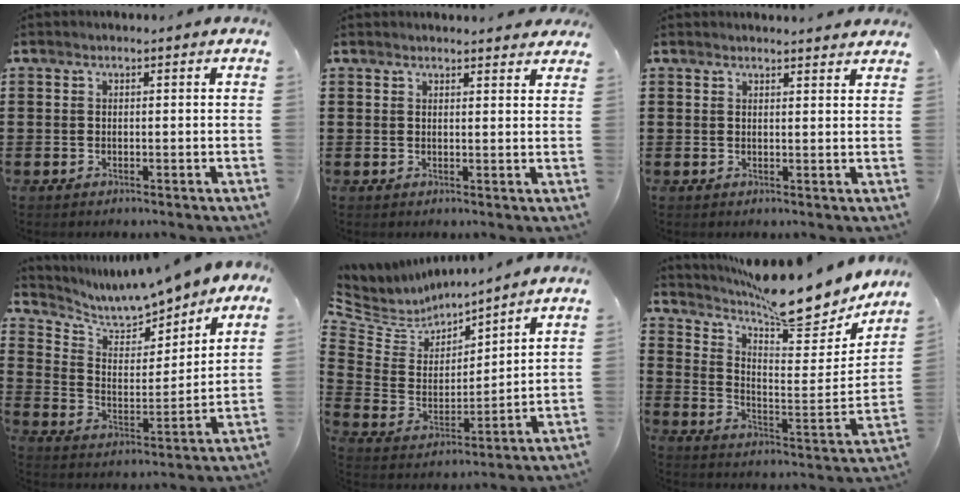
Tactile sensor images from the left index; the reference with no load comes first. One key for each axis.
{"total": 1.9, "fx": 1.9, "fy": 0.1, "fz": 0.3, "tx": -0.010, "ty": 0.000, "tz": 0.037}
{"total": 1.9, "fx": 1.9, "fy": -0.2, "fz": 0.3, "tx": -0.010, "ty": -0.001, "tz": 0.036}
{"total": 7.6, "fx": 7.2, "fy": 1.4, "fz": 1.8, "tx": -0.073, "ty": -0.047, "tz": 0.128}
{"total": 5.5, "fx": 4.9, "fy": 2.6, "fz": 0.3, "tx": -0.047, "ty": -0.039, "tz": 0.082}
{"total": 11.4, "fx": 10.0, "fy": 1.9, "fz": 5.1, "tx": -0.099, "ty": -0.077, "tz": 0.165}